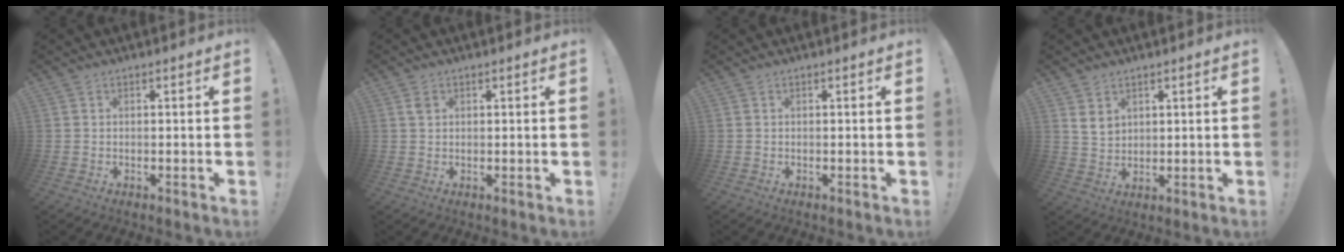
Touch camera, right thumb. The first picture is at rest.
{"total": 1.5, "force": [0.9, 1.0, 0.7], "torque": [-0.004, -0.004, 0.014]}
{"total": 0.0}
{"total": 5.0, "force": [3.0, 3.4, 2.1], "torque": [-0.030, -0.015, 0.057]}